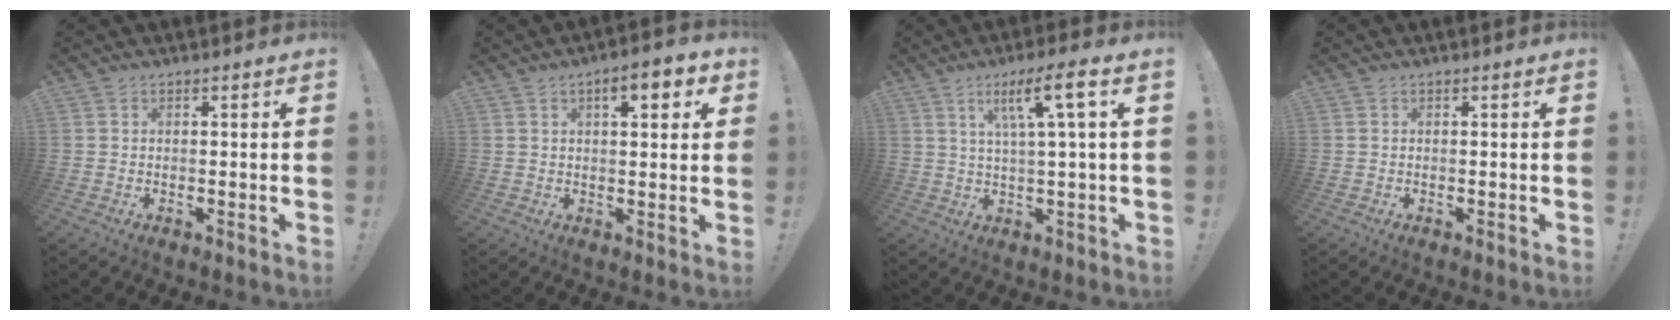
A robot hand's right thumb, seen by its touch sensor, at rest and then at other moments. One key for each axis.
{"total": 7.0, "fx": 3.1, "fy": 2.3, "fz": 5.8, "tx": -0.074, "ty": -0.009, "tz": 0.045}
{"total": 10.1, "fx": 3.4, "fy": 0.1, "fz": 9.6, "tx": -0.169, "ty": -0.001, "tz": 0.045}
{"total": 0.0}